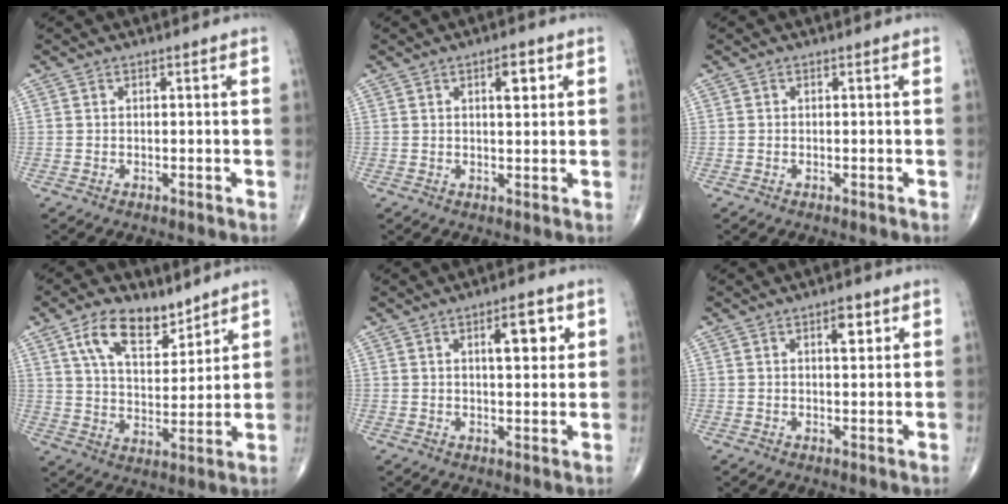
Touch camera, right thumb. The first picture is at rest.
{"total": 4.1, "force": [1.6, 1.6, 3.4], "torque": [-0.041, -0.005, 0.021]}
{"total": 0.0}
{"total": 11.7, "force": [7.3, 5.9, 7.0], "torque": [-0.102, -0.042, 0.137]}
{"total": 6.6, "force": [2.4, 2.4, 5.7], "torque": [-0.069, -0.010, 0.034]}
{"total": 3.6, "force": [1.6, 1.5, 2.9], "torque": [-0.034, -0.005, 0.021]}